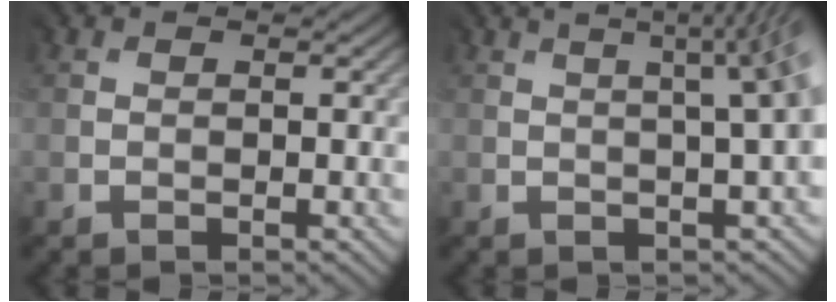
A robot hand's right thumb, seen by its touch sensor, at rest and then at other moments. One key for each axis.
{"total": 6.2, "fx": 1.1, "fy": 1.1, "fz": 6.0, "tx": -0.035, "ty": 0.041, "tz": -0.001}